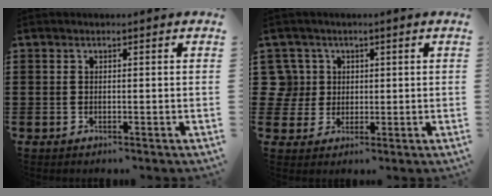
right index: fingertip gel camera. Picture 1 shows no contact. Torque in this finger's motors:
{"motor_torque": [-0.03, 0.09, 0.00, -0.07]}